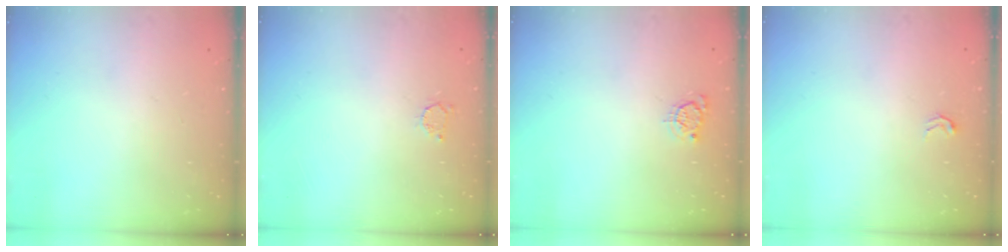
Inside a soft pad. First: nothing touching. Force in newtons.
{"total": 2.4, "press": 2.4, "slide": 0.4}
{"total": 3.3, "press": 3.3, "slide": 0.4}
{"total": 2.5, "press": 2.5, "slide": 0.5}